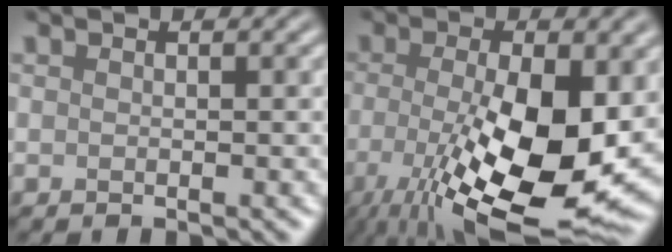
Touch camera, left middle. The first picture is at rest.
{"total": 13.2, "force": [-2.7, 4.6, 12.1], "torque": [-0.205, -0.029, -0.036]}